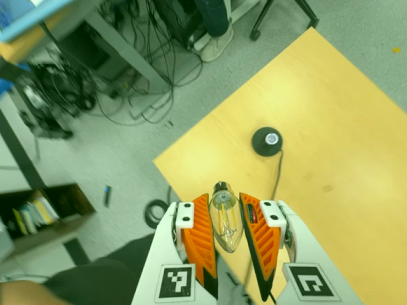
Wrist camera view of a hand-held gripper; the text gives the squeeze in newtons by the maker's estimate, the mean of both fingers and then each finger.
{"total": 11.9, "left": 11.5, "right": 12.3}